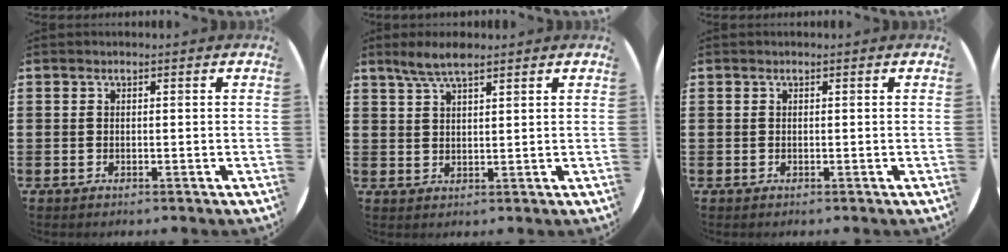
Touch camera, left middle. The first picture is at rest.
{"total": 4.1, "force": [3.3, 0.9, 2.3], "torque": [-0.043, -0.005, 0.058]}
{"total": 0.0}